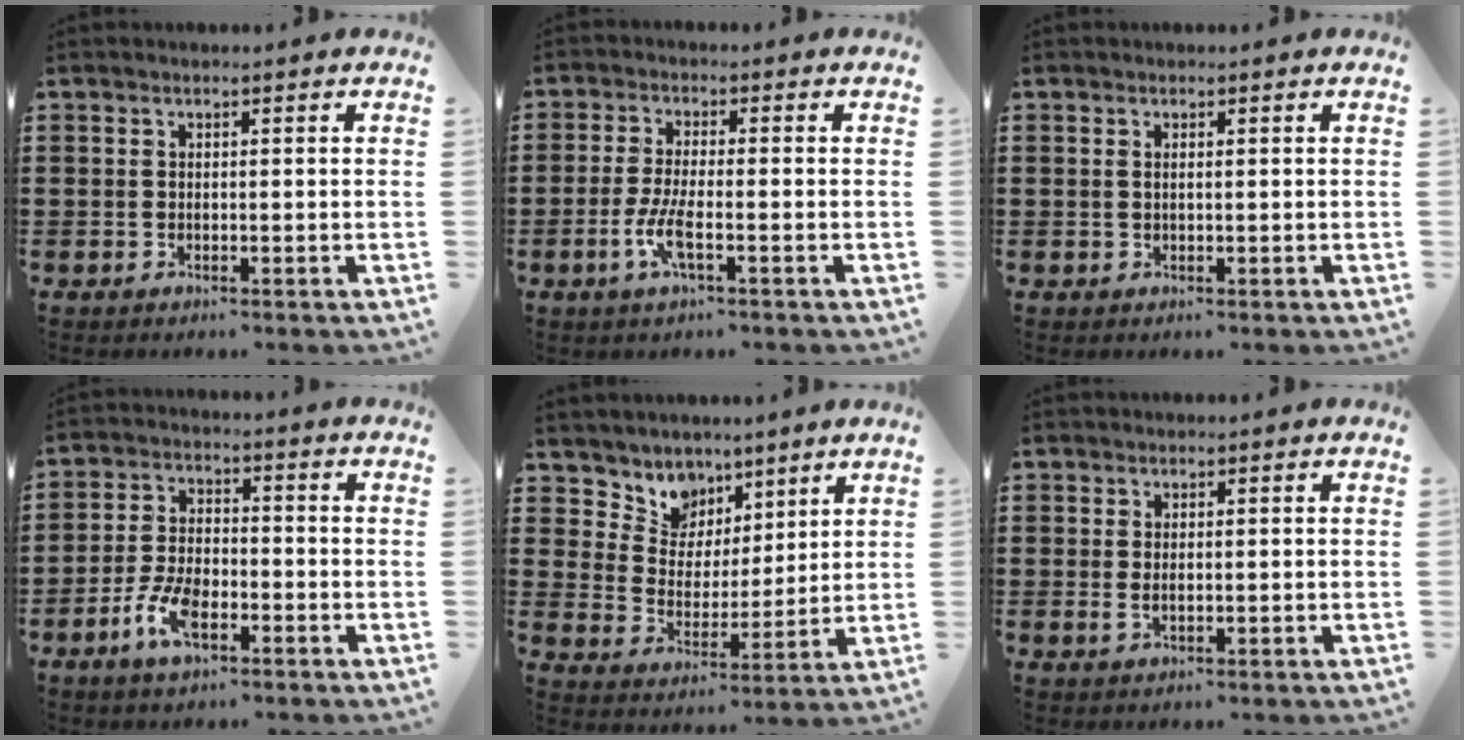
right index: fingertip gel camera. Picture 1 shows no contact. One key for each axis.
{"total": 5.1, "fx": -1.9, "fy": 1.0, "fz": 4.6, "tx": -0.104, "ty": -0.011, "tz": -0.042}
{"total": 0.6, "fx": 0.1, "fy": 0.2, "fz": 0.5, "tx": -0.012, "ty": 0.000, "tz": 0.002}
{"total": 6.8, "fx": -3.4, "fy": 3.1, "fz": 5.0, "tx": -0.124, "ty": -0.002, "tz": -0.070}
{"total": 6.5, "fx": 4.6, "fy": 4.5, "fz": -0.6, "tx": -0.037, "ty": -0.037, "tz": 0.084}
{"total": 1.4, "fx": 0.1, "fy": 0.5, "fz": 1.3, "tx": -0.032, "ty": -0.001, "tz": -0.001}